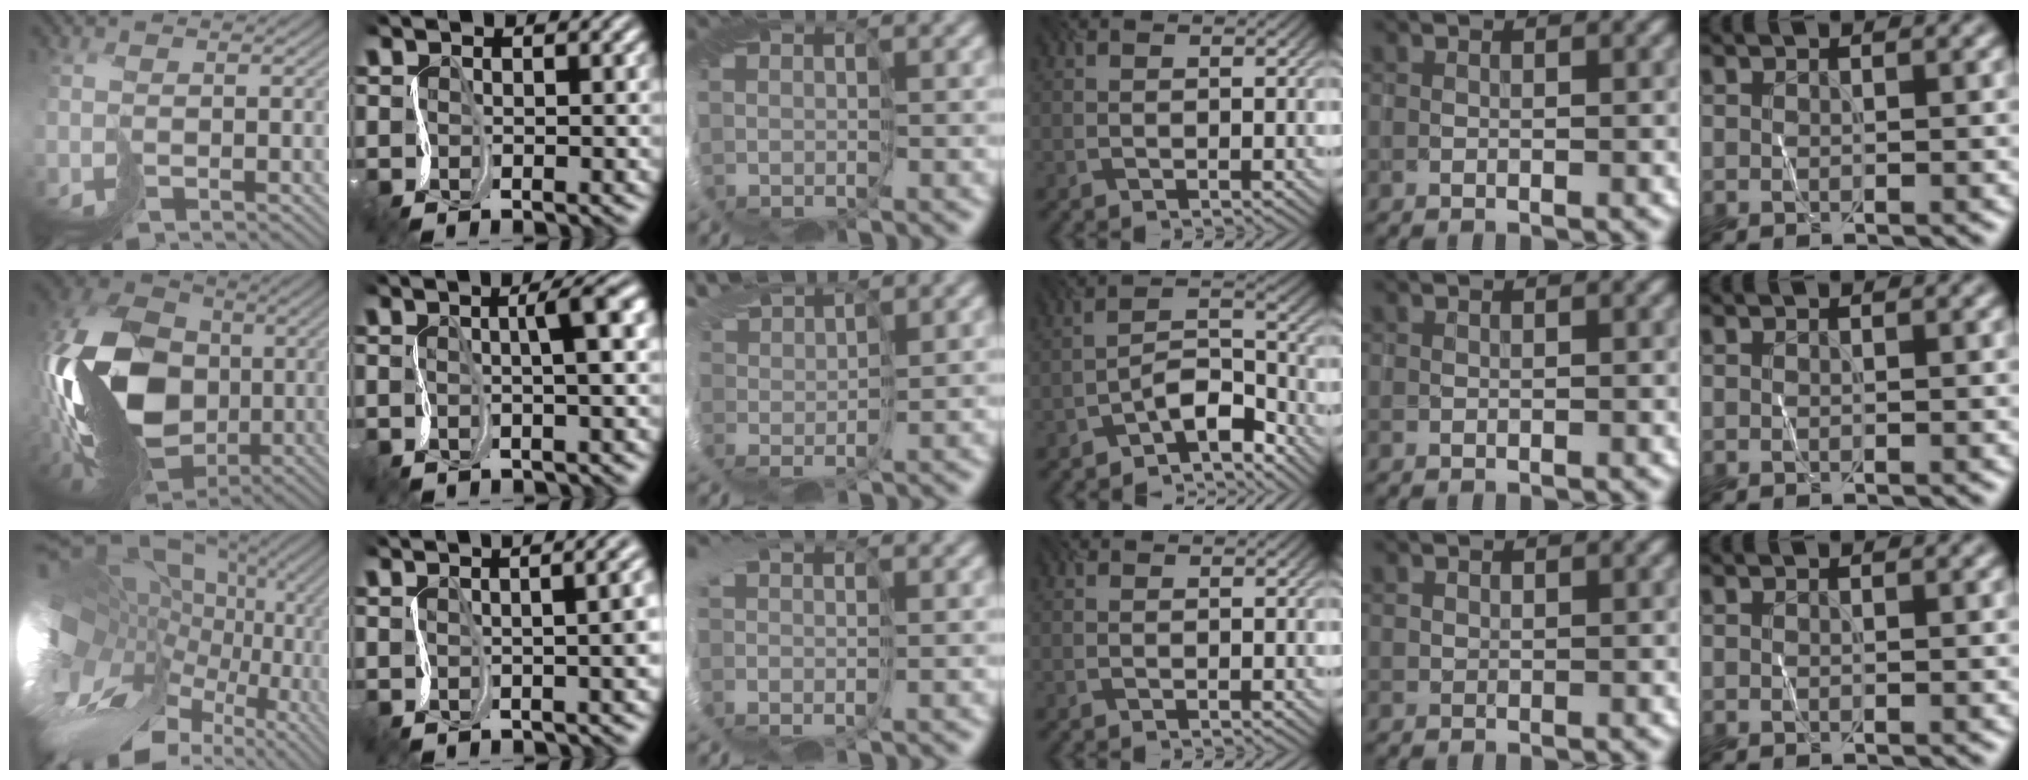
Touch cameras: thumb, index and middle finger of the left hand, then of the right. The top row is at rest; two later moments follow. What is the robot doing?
{"motion": "cut", "object": "receipt paper"}